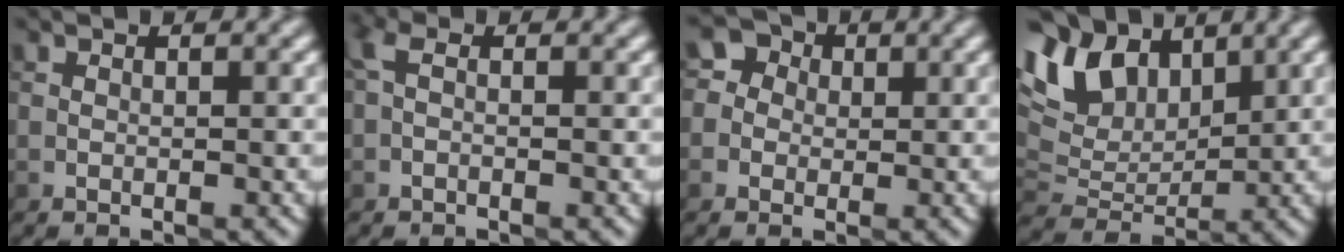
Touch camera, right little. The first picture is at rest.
{"total": 1.3, "force": [0.0, 0.4, 1.2], "torque": [-0.033, 0.003, -0.003]}
{"total": 3.4, "force": [0.9, 3.1, 1.2], "torque": [-0.003, 0.019, -0.011]}
{"total": 8.6, "force": [4.6, 4.9, 5.4], "torque": [-0.132, 0.013, 0.082]}